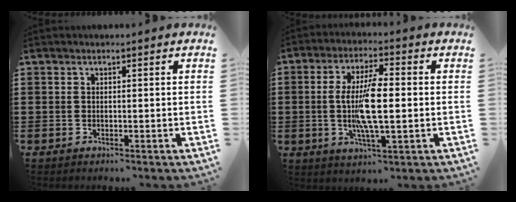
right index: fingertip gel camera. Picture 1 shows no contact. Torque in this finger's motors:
{"motor_torque": [1.43, 0.71, 0.64, 0.19]}